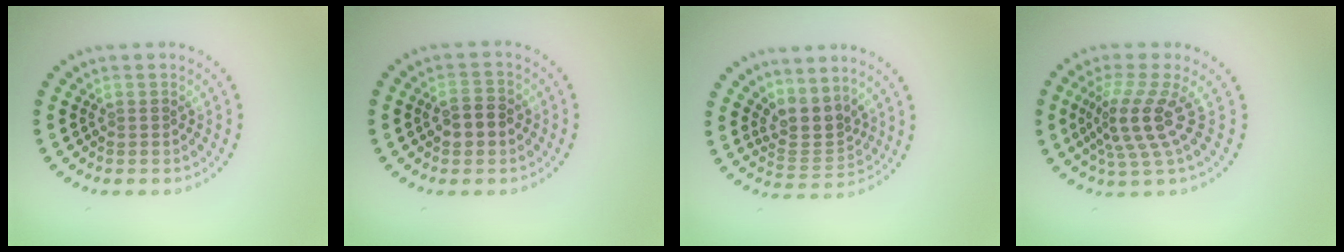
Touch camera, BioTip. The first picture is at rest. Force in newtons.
{"total": 2.5, "press": 2.5, "slide": 0.1}
{"total": 3.0, "press": 2.1, "slide": 2.1}
{"total": 4.1, "press": 2.8, "slide": 3.0}